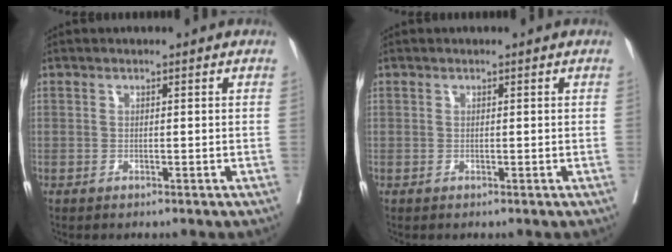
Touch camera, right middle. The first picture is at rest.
{"total": 0.0}